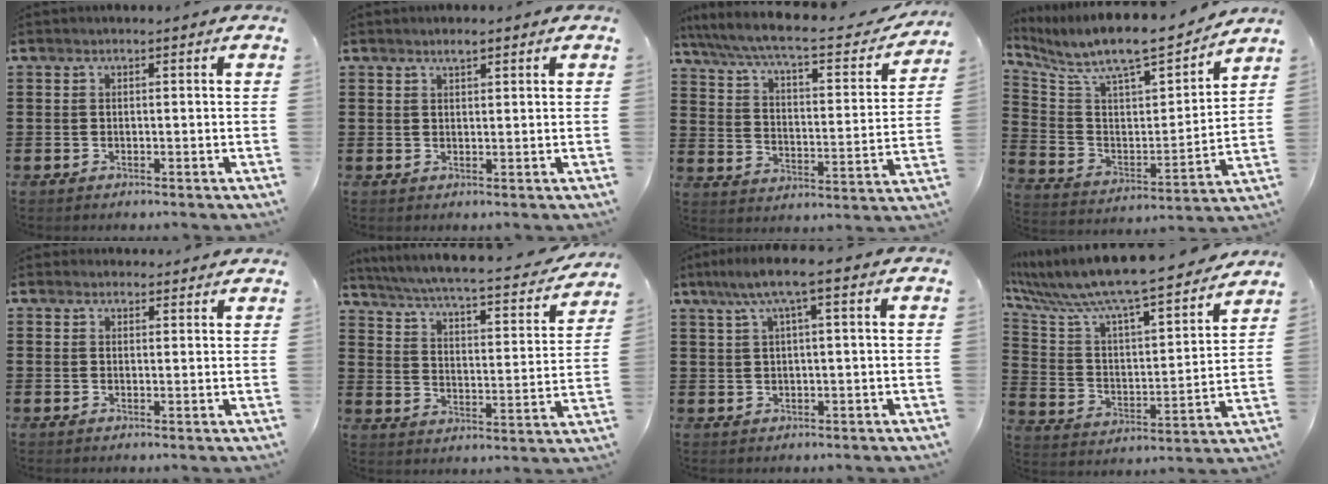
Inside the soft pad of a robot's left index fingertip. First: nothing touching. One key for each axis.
{"total": 1.7, "fx": 1.3, "fy": 0.3, "fz": 1.0, "tx": -0.020, "ty": 0.002, "tz": 0.024}
{"total": 7.9, "fx": 6.7, "fy": 0.7, "fz": 4.1, "tx": -0.109, "ty": -0.045, "tz": 0.110}
{"total": 8.8, "fx": 7.8, "fy": 1.4, "fz": 4.0, "tx": -0.107, "ty": -0.064, "tz": 0.125}
{"total": 1.9, "fx": 1.8, "fy": 0.6, "fz": 0.1, "tx": 0.001, "ty": 0.000, "tz": 0.034}
{"total": 4.8, "fx": 4.2, "fy": -0.1, "fz": 2.4, "tx": -0.068, "ty": -0.038, "tz": 0.062}
{"total": 4.8, "fx": 1.7, "fy": 0.4, "fz": 4.5, "tx": -0.097, "ty": 0.002, "tz": 0.021}
{"total": 9.6, "fx": 8.4, "fy": 0.6, "fz": 4.4, "tx": -0.126, "ty": -0.073, "tz": 0.137}